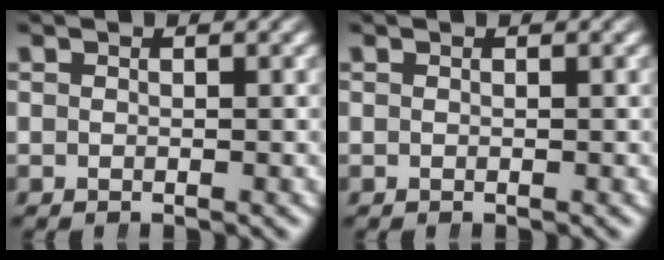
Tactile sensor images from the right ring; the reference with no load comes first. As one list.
[{"total": 0.0}]